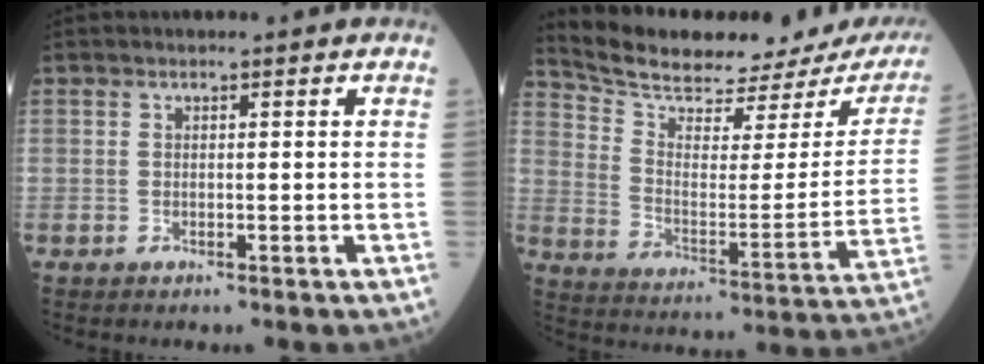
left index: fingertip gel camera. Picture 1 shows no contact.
{"total": 22.5, "force": [20.8, 3.8, 7.8], "torque": [-0.128, -0.063, 0.285]}